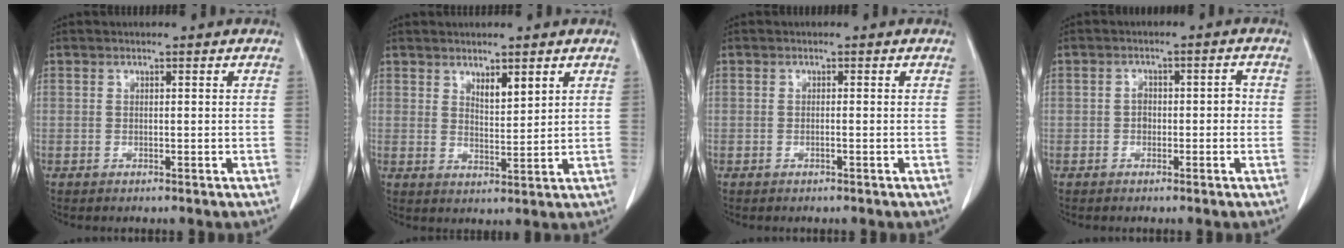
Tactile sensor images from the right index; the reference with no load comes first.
{"total": 3.5, "force": [2.3, 0.8, 2.5], "torque": [-0.045, -0.007, 0.043]}
{"total": 0.6, "force": [-0.2, -0.1, 0.5], "torque": [-0.010, 0.000, -0.003]}
{"total": 2.9, "force": [-0.5, 1.8, 2.2], "torque": [-0.027, 0.015, -0.008]}